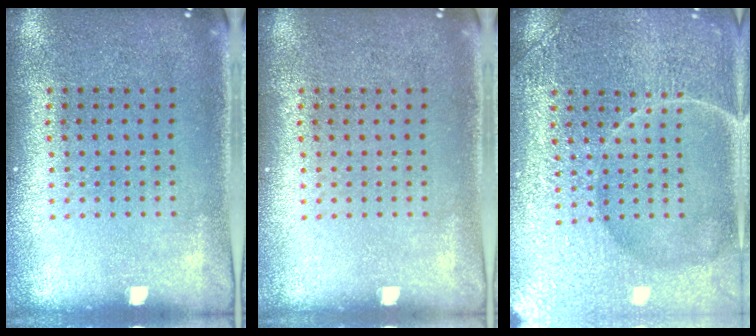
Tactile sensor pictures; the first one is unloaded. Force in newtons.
{"total": 0.0}
{"total": 4.7, "press": 4.7, "slide": 0.6}